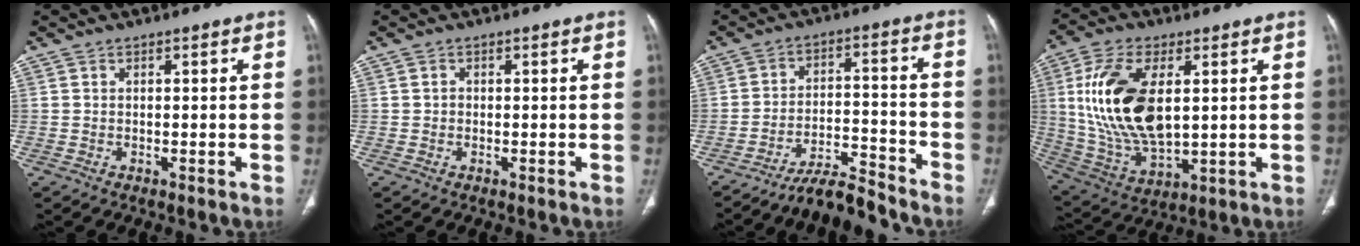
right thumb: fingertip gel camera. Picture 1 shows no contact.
{"total": 0.7, "force": [0.0, 0.7, 0.2], "torque": [-0.001, 0.003, -0.001]}
{"total": 7.7, "force": [-7.5, 0.8, 1.6], "torque": [-0.030, 0.072, -0.128]}
{"total": 19.3, "force": [3.5, 10.0, 16.1], "torque": [-0.322, -0.016, 0.076]}